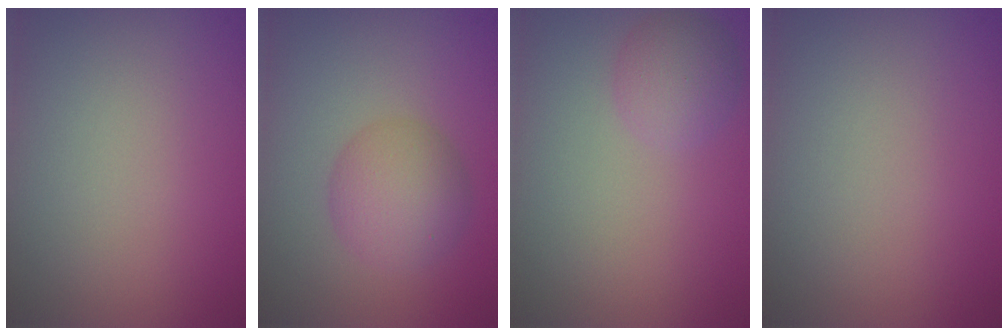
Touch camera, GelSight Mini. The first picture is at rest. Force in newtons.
{"total": 3.5, "press": 3.5, "slide": 0.1}
{"total": 2.5, "press": 2.5, "slide": 0.2}
{"total": 0.0}